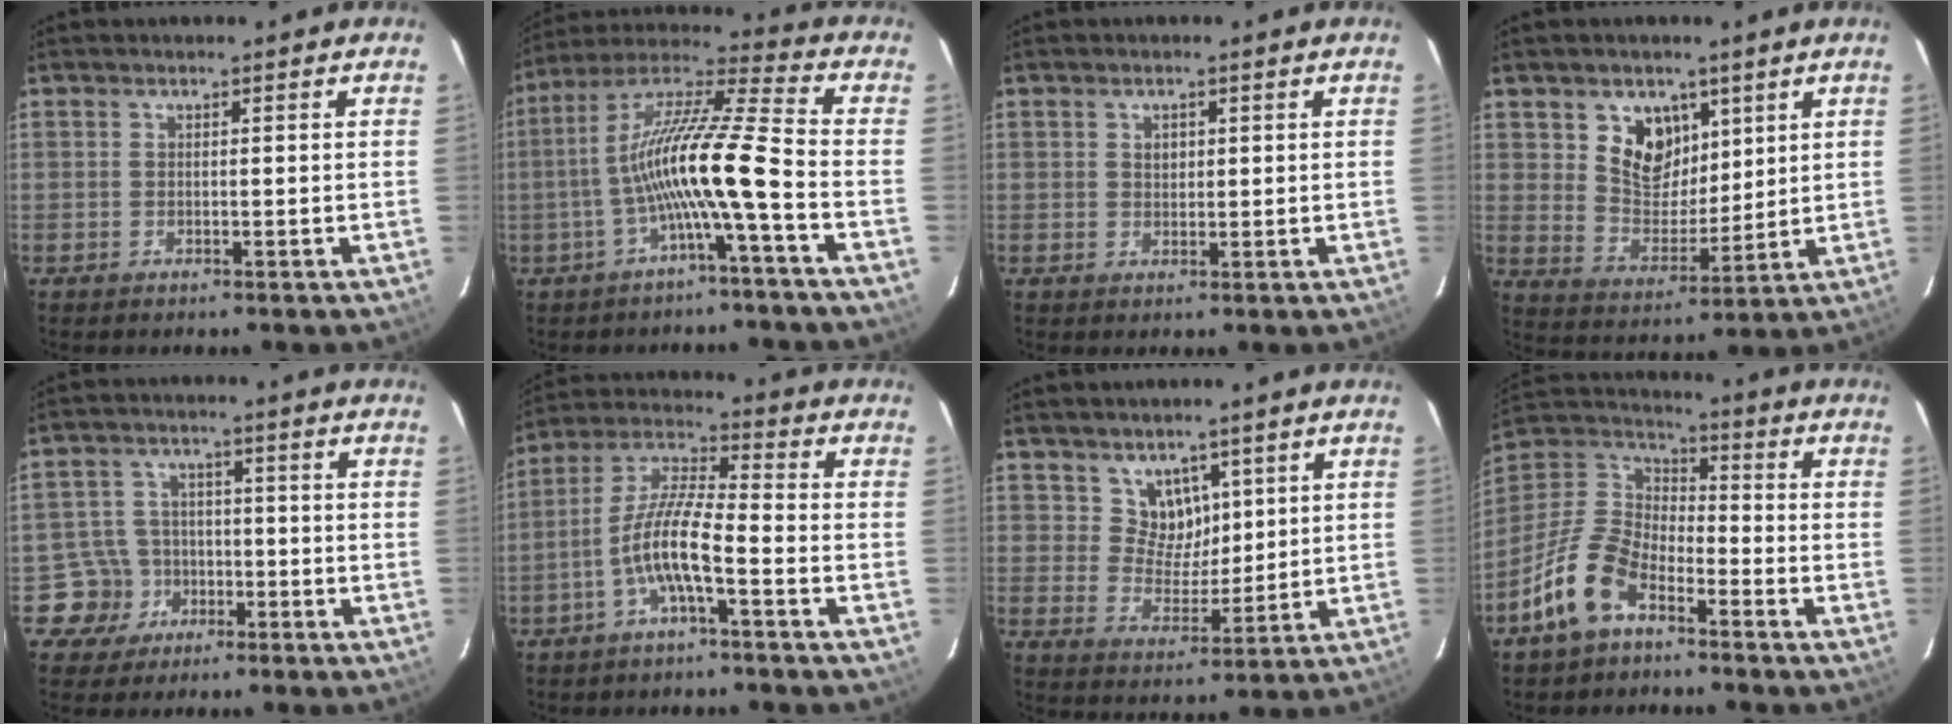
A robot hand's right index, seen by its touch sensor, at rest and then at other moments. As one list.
[{"total": 13.5, "force": [-4.1, -0.1, 12.8], "torque": [-0.243, 0.011, -0.078]}, {"total": 1.8, "force": [0.5, 1.4, 0.9], "torque": [-0.012, 0.005, 0.009]}, {"total": 9.4, "force": [4.7, 7.1, 3.9], "torque": [-0.070, -0.004, 0.097]}, {"total": 6.5, "force": [-2.9, 5.8, -0.2], "torque": [-0.011, 0.028, -0.048]}, {"total": 9.0, "force": [-4.0, 1.4, 8.0], "torque": [-0.175, 0.009, -0.080]}, {"total": 6.0, "force": [3.6, 4.5, 1.4], "torque": [-0.015, 0.003, 0.073]}, {"total": 12.7, "force": [-7.7, 6.4, 7.8], "torque": [-0.168, 0.017, -0.153]}]